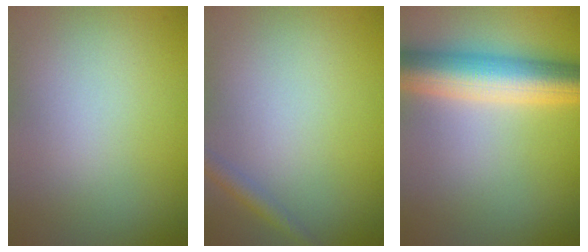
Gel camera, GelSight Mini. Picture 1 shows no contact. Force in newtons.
{"total": 1.4, "press": 1.4, "slide": 0.1}
{"total": 8.0, "press": 8.0, "slide": 0.3}